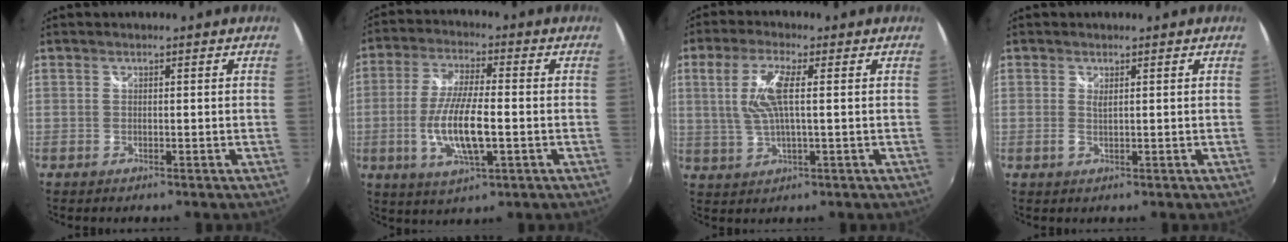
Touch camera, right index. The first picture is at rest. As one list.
[{"total": 11.7, "force": [-2.5, 3.2, 11.0], "torque": [-0.220, -0.010, -0.047]}, {"total": 7.5, "force": [1.1, 1.6, 7.3], "torque": [-0.150, 0.004, 0.025]}, {"total": 1.0, "force": [0.2, 0.2, 0.9], "torque": [-0.019, 0.000, 0.002]}]